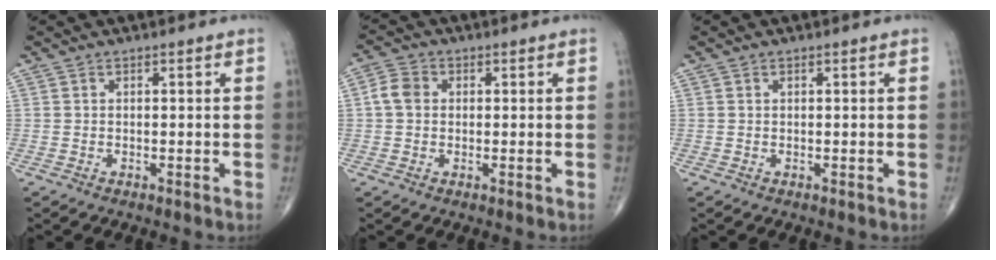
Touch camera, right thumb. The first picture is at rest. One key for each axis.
{"total": 4.0, "fx": 0.3, "fy": 3.3, "fz": 2.2, "tx": -0.040, "ty": 0.011, "tz": -0.001}
{"total": 0.0}